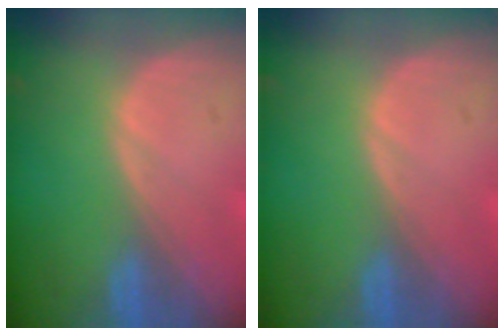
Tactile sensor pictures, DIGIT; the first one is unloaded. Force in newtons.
{"total": 0.0}